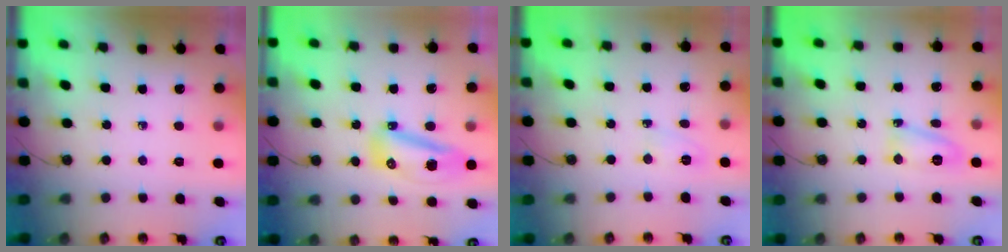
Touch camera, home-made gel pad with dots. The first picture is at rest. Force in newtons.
{"total": 17.3, "press": 12.3, "slide": 12.1}
{"total": 5.4, "press": 3.0, "slide": 4.4}
{"total": 7.2, "press": 7.0, "slide": 1.7}